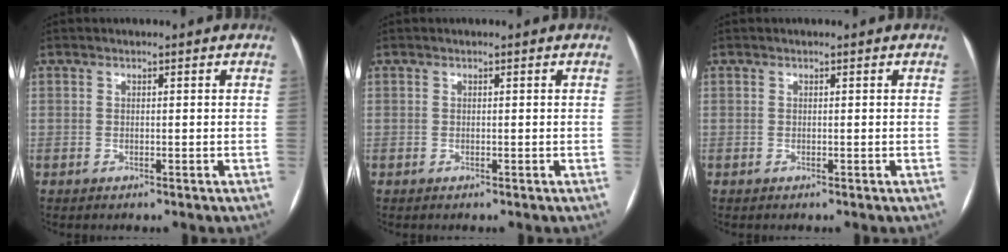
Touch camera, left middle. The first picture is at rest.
{"total": 0.0}
{"total": 0.0}